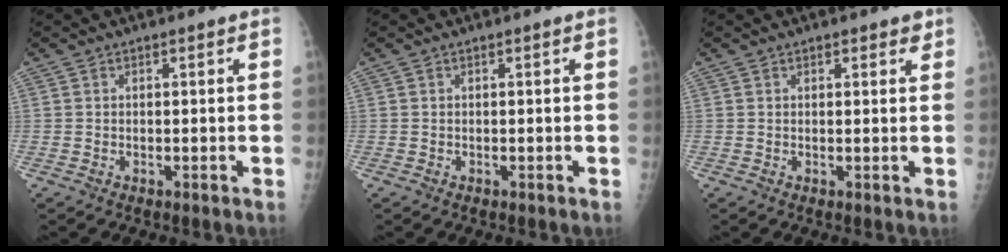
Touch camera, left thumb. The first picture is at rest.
{"total": 0.0}
{"total": 1.8, "force": [1.3, 0.9, 0.8], "torque": [0.006, -0.005, 0.012]}